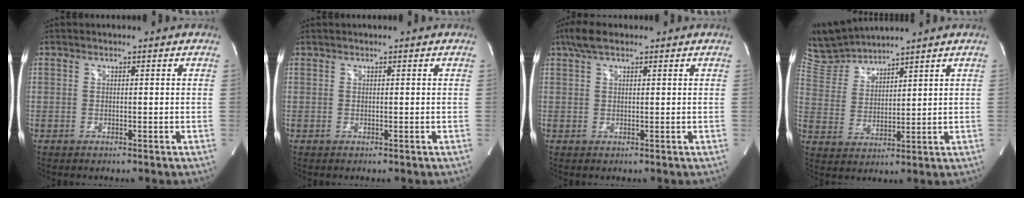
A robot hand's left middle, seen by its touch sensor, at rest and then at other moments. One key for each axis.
{"total": 0.0}
{"total": 3.9, "fx": 2.7, "fy": 1.3, "fz": 2.5, "tx": -0.060, "ty": 0.022, "tz": 0.052}
{"total": 7.3, "fx": 7.2, "fy": 0.5, "fz": 0.5, "tx": -0.029, "ty": 0.014, "tz": 0.155}